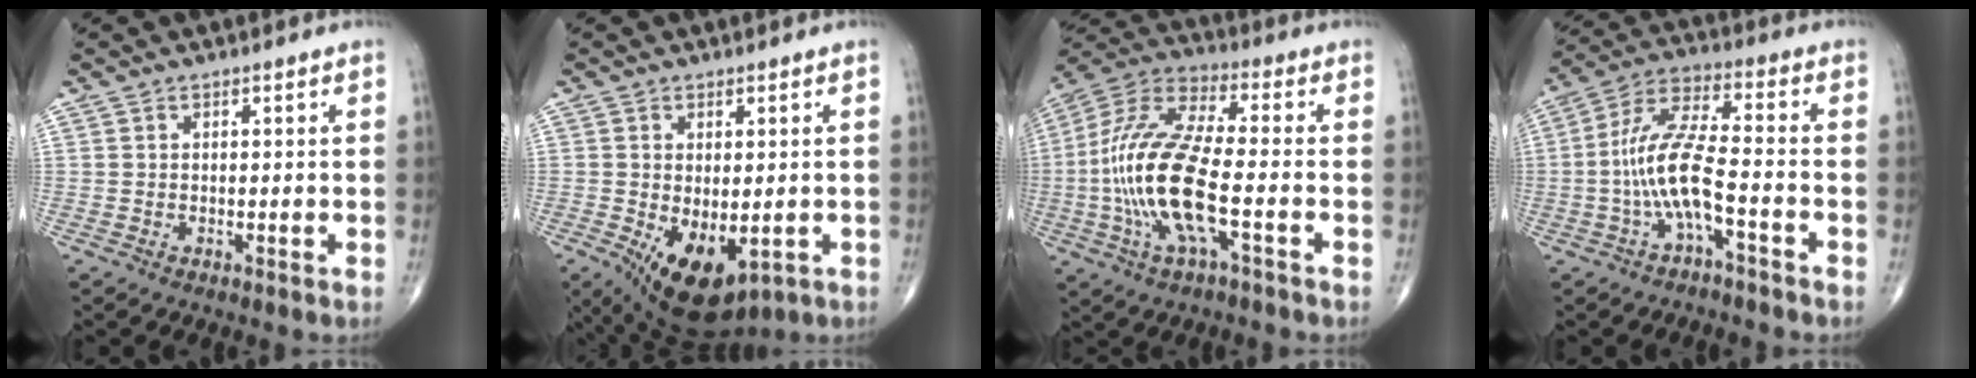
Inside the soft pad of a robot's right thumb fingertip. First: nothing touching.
{"total": 11.1, "force": [-3.1, 5.9, 8.8], "torque": [-0.133, -0.013, -0.028]}
{"total": 18.7, "force": [-3.7, 5.7, 17.4], "torque": [-0.386, 0.025, -0.073]}
{"total": 11.1, "force": [-3.3, 3.0, 10.2], "torque": [-0.224, 0.047, -0.065]}